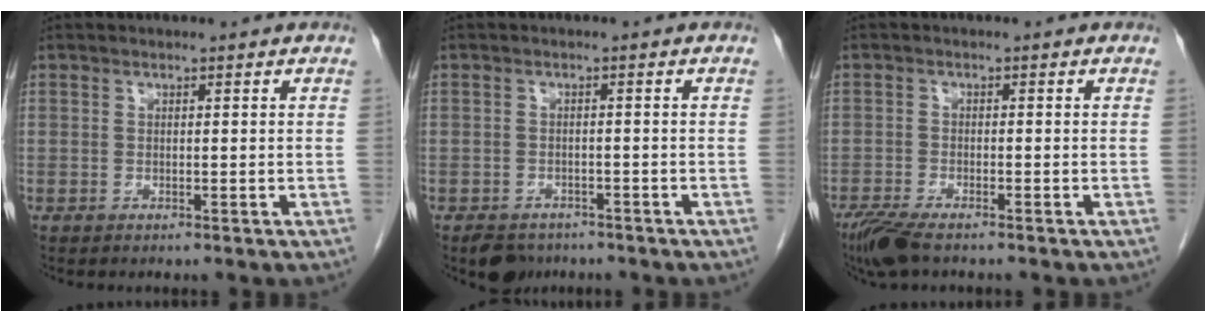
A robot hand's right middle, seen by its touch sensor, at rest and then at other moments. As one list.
[{"total": 4.2, "force": [-3.3, 2.4, 1.0], "torque": [-0.014, 0.001, -0.049]}, {"total": 5.2, "force": [-3.9, 1.1, 3.2], "torque": [-0.065, -0.013, -0.072]}]